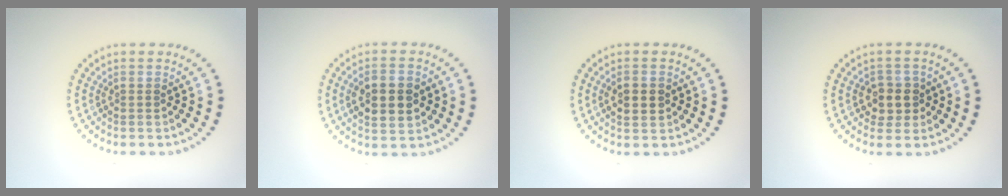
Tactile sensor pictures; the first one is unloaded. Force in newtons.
{"total": 5.0, "press": 5.0, "slide": 0.3}
{"total": 2.4, "press": 2.4, "slide": 0.1}
{"total": 2.5, "press": 2.3, "slide": 1.0}